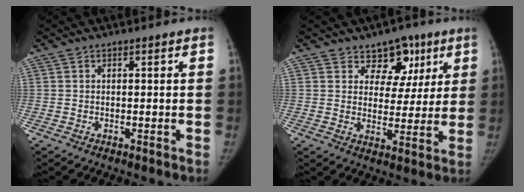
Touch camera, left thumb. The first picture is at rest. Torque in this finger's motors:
{"motor_torque": [0.44, 0.37, 0.07, 0.02, -0.01]}